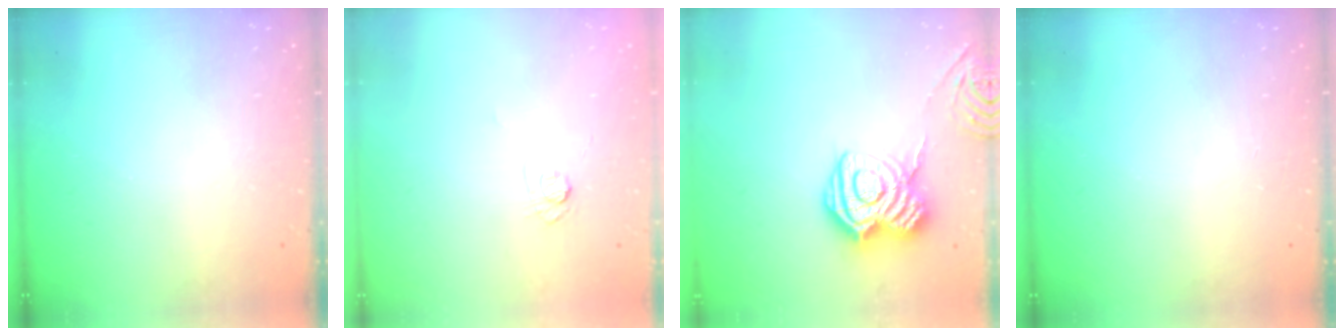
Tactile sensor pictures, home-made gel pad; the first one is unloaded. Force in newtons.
{"total": 4.0, "press": 3.7, "slide": 1.5}
{"total": 13.3, "press": 13.3, "slide": 0.8}
{"total": 0.0}